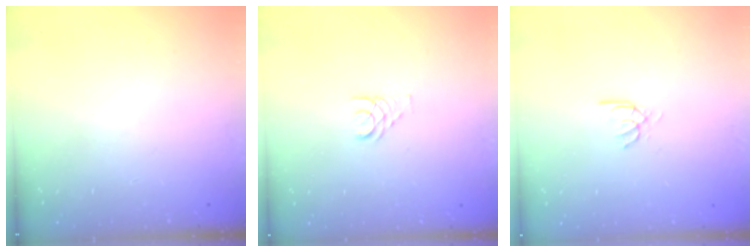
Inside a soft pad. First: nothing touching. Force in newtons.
{"total": 1.4, "press": 1.4, "slide": 0.2}
{"total": 2.9, "press": 2.9, "slide": 0.3}